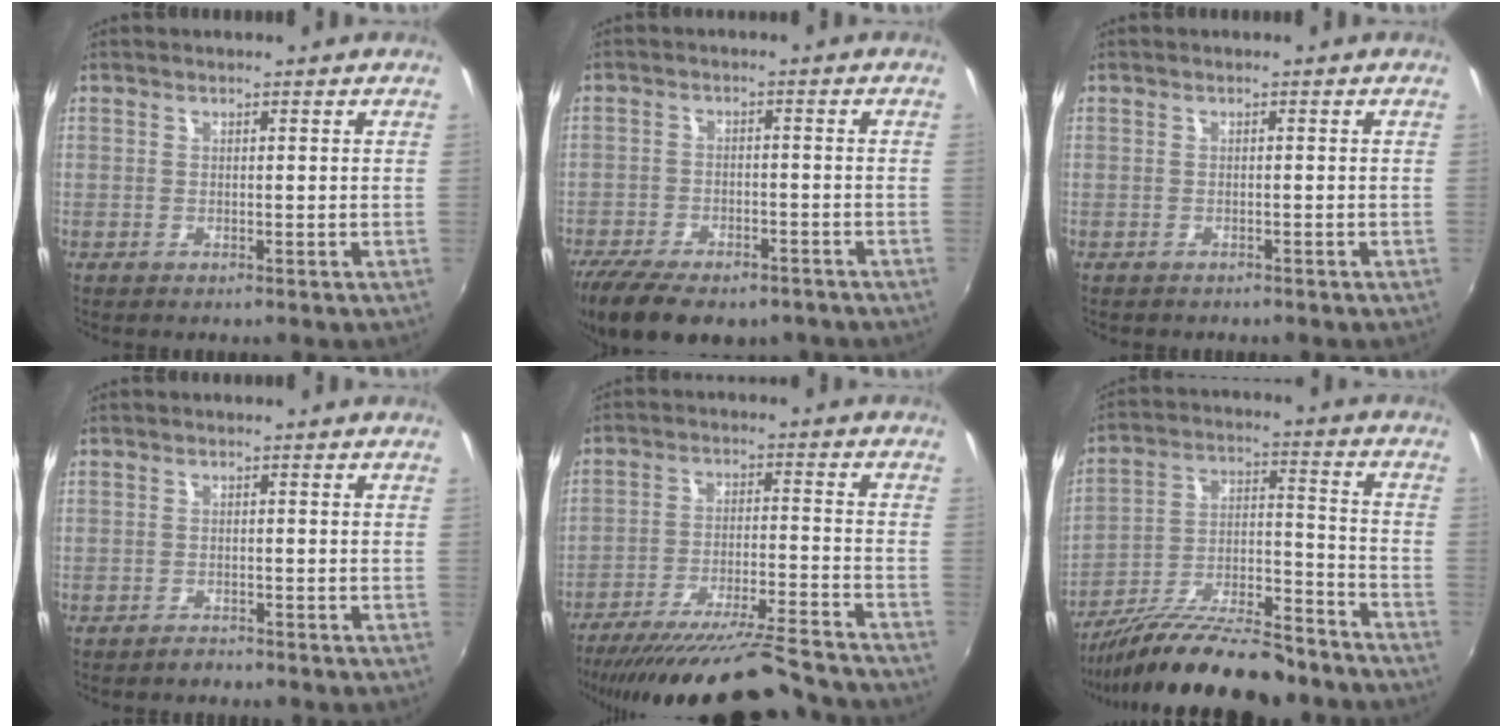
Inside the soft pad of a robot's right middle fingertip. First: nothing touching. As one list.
[{"total": 16.2, "force": [-11.9, 6.8, 8.6], "torque": [-0.192, -0.041, -0.184]}, {"total": 1.0, "force": [-0.8, 0.5, 0.1], "torque": [-0.006, 0.000, -0.012]}, {"total": 1.5, "force": [-1.4, 0.5, 0.1], "torque": [-0.004, 0.000, -0.024]}, {"total": 22.4, "force": [-20.4, 2.0, 9.2], "torque": [-0.168, -0.037, -0.301]}, {"total": 20.5, "force": [-16.4, 5.4, 11.0], "torque": [-0.197, -0.009, -0.255]}]